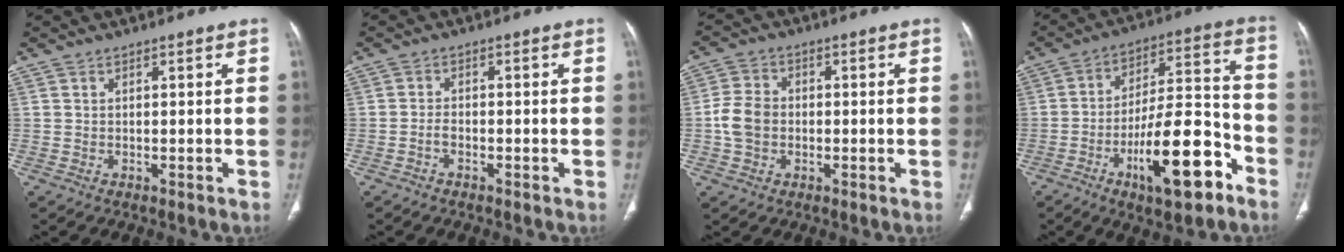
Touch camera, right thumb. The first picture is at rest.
{"total": 1.7, "force": [-1.0, 0.9, 1.0], "torque": [-0.018, 0.012, -0.021]}
{"total": 6.2, "force": [-0.8, 4.9, 3.7], "torque": [-0.066, 0.015, -0.021]}
{"total": 18.9, "force": [-9.0, 6.2, 15.3], "torque": [-0.232, 0.061, -0.139]}